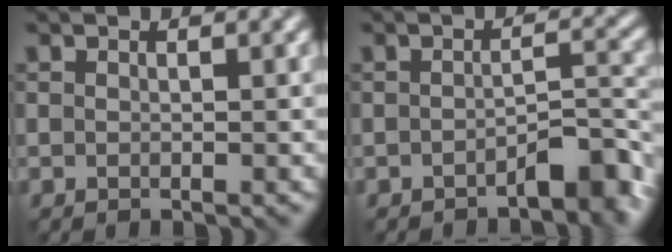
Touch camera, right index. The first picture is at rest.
{"total": 3.8, "force": [-3.0, 1.0, 2.1], "torque": [-0.026, 0.006, -0.047]}